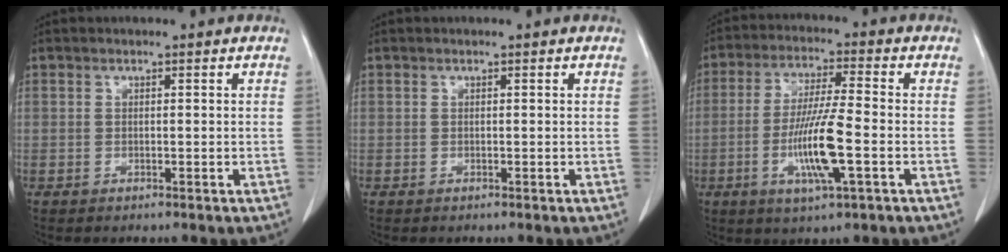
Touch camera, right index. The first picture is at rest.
{"total": 0.0}
{"total": 10.5, "force": [-2.8, 0.6, 10.1], "torque": [-0.195, -0.010, -0.053]}